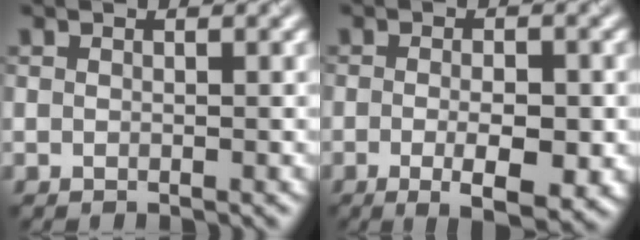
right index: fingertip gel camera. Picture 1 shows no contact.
{"total": 4.4, "force": [-1.4, 1.3, 4.0], "torque": [-0.070, -0.009, -0.020]}